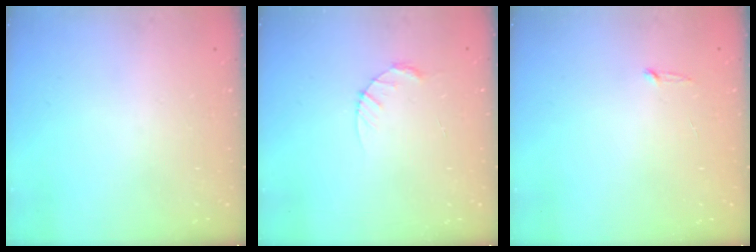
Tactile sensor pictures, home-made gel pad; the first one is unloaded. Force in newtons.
{"total": 3.7, "press": 3.6, "slide": 0.4}
{"total": 2.5, "press": 2.5, "slide": 0.2}